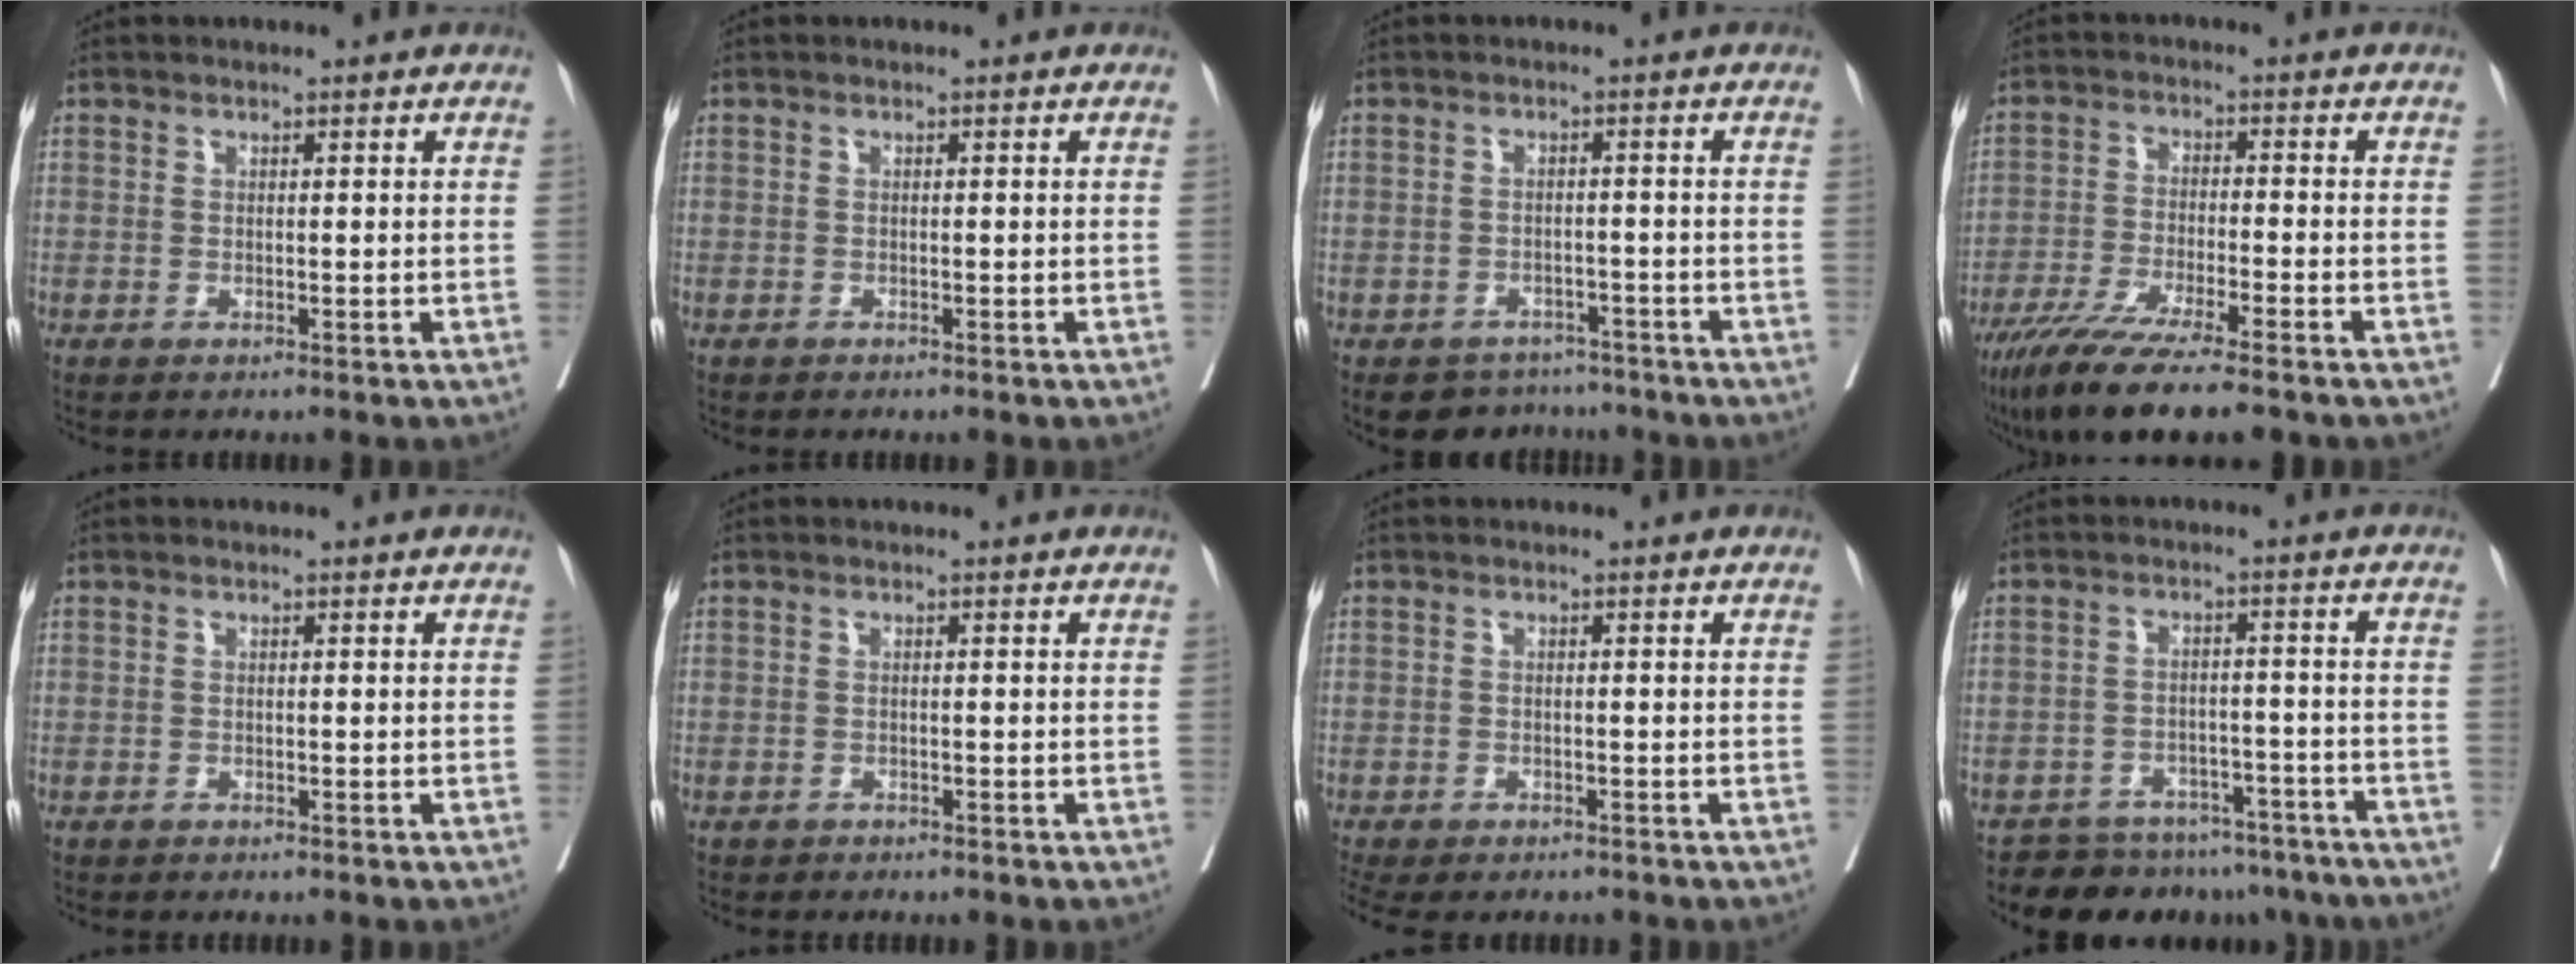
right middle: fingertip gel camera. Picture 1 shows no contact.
{"total": 0.0}
{"total": 6.0, "force": [-5.2, 2.9, 0.2], "torque": [0.007, 0.008, -0.069]}
{"total": 13.7, "force": [-10.4, 0.8, 8.8], "torque": [-0.151, -0.039, -0.171]}
{"total": 0.7, "force": [-0.6, 0.3, 0.1], "torque": [-0.004, 0.001, -0.010]}
{"total": 1.9, "force": [-1.6, 0.9, 0.5], "torque": [-0.019, -0.003, -0.023]}
{"total": 10.6, "force": [-8.6, 4.2, 4.7], "torque": [-0.118, -0.010, -0.107]}
{"total": 13.7, "force": [-12.0, 5.8, 3.1], "torque": [-0.031, 0.020, -0.143]}